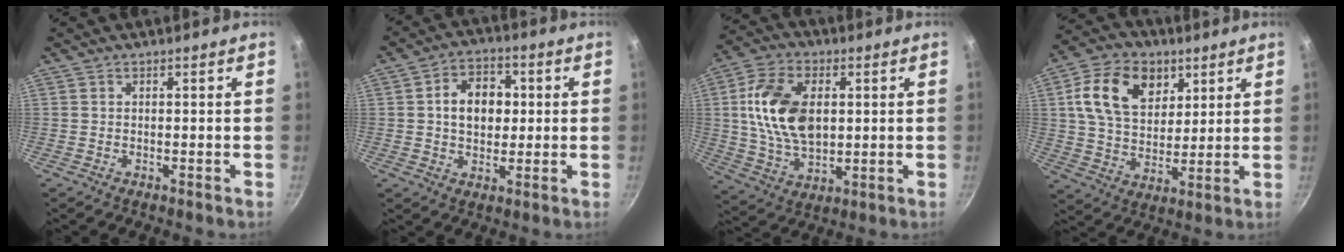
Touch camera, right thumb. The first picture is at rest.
{"total": 9.6, "force": [1.1, 7.0, 6.5], "torque": [-0.068, 0.012, 0.011]}
{"total": 16.3, "force": [2.4, 10.3, 12.4], "torque": [-0.213, -0.004, 0.044]}
{"total": 15.6, "force": [5.9, 11.0, 9.4], "torque": [-0.140, -0.011, 0.098]}